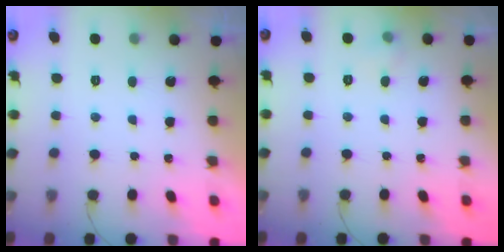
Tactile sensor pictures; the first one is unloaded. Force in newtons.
{"total": 3.9, "press": 3.5, "slide": 1.7}